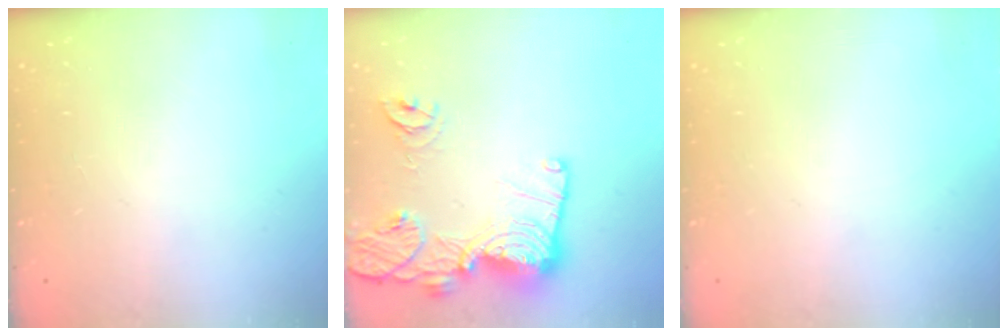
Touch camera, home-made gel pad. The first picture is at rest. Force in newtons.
{"total": 18.6, "press": 18.6, "slide": 1.6}
{"total": 0.0}